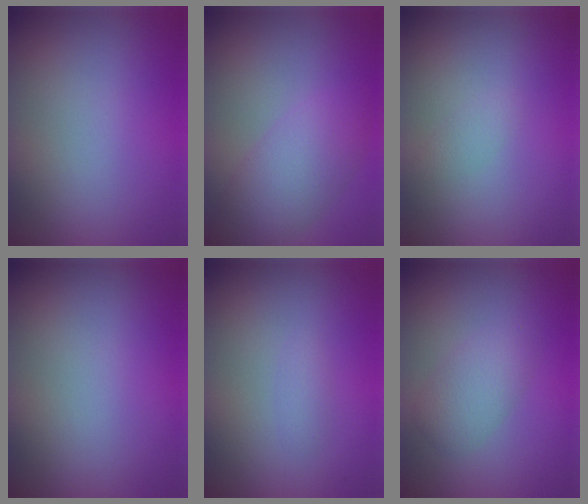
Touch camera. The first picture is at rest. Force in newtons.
{"total": 4.5, "press": 4.5, "slide": 0.1}
{"total": 0.7, "press": 0.7, "slide": 0.1}
{"total": 0.0}
{"total": 0.8, "press": 0.8, "slide": 0.0}
{"total": 2.7, "press": 2.7, "slide": 0.1}